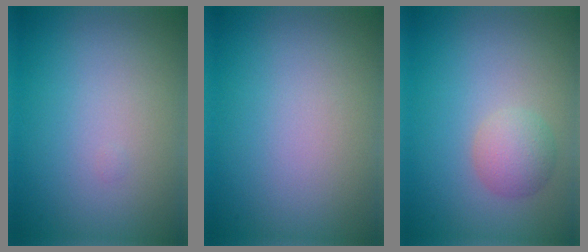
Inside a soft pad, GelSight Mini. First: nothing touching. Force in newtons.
{"total": 0.0}
{"total": 2.4, "press": 2.4, "slide": 0.1}